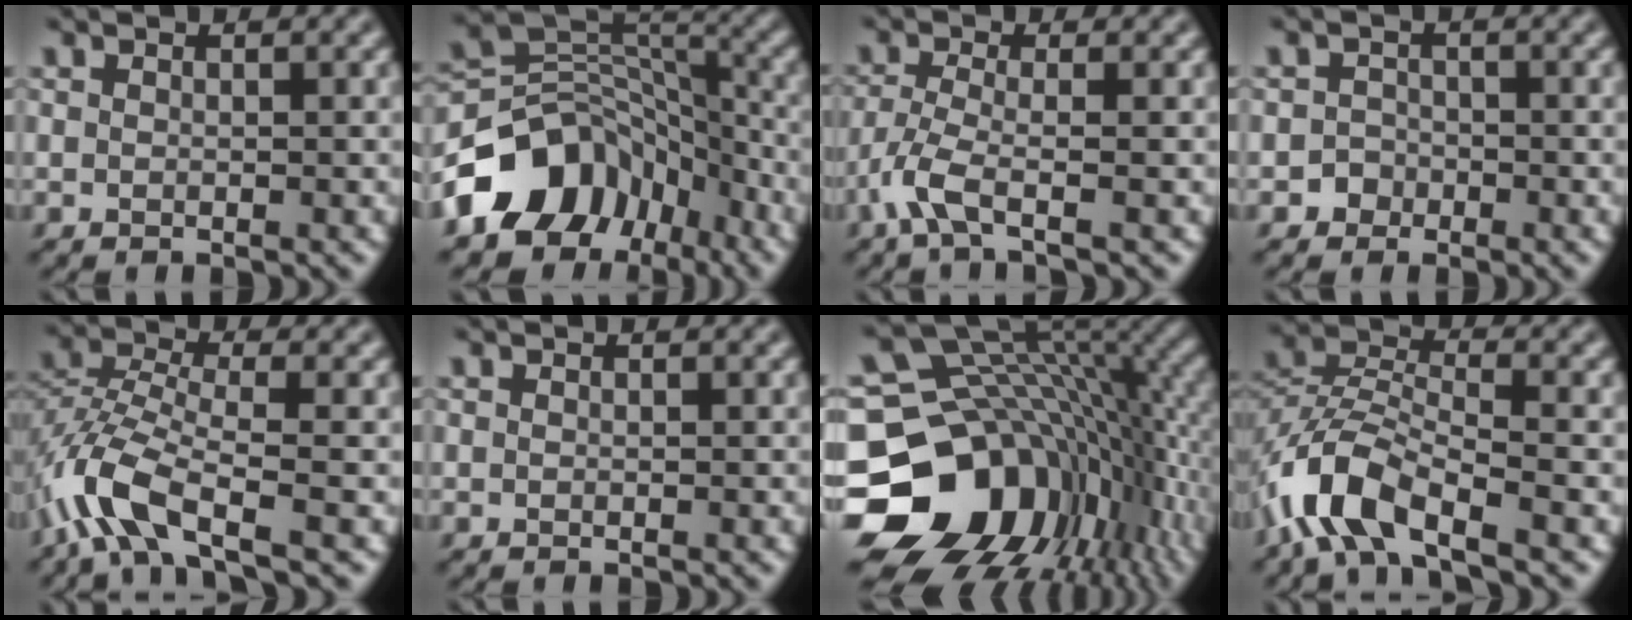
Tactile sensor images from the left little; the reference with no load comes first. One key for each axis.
{"total": 9.0, "fx": -5.2, "fy": 6.5, "fz": 3.4, "tx": -0.045, "ty": 0.012, "tz": -0.105}
{"total": 3.2, "fx": -1.9, "fy": 0.5, "fz": 2.5, "tx": -0.065, "ty": -0.002, "tz": -0.048}
{"total": 1.3, "fx": -0.7, "fy": 1.1, "fz": 0.0, "tx": 0.016, "ty": 0.003, "tz": -0.018}
{"total": 6.3, "fx": -3.6, "fy": 2.1, "fz": 4.7, "tx": -0.103, "ty": 0.003, "tz": -0.086}
{"total": 0.0}
{"total": 17.2, "fx": -3.9, "fy": 13.3, "fz": 10.1, "tx": -0.201, "ty": -0.022, "tz": -0.053}
{"total": 6.8, "fx": -4.3, "fy": 2.6, "fz": 4.6, "tx": -0.089, "ty": 0.005, "tz": -0.092}